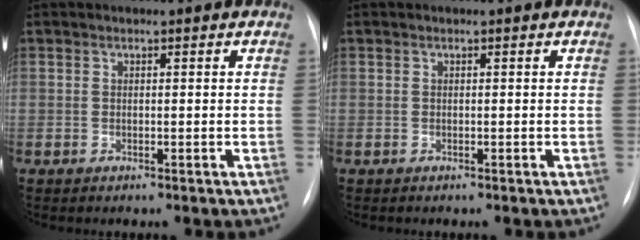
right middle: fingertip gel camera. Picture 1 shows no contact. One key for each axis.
{"total": 0.0}